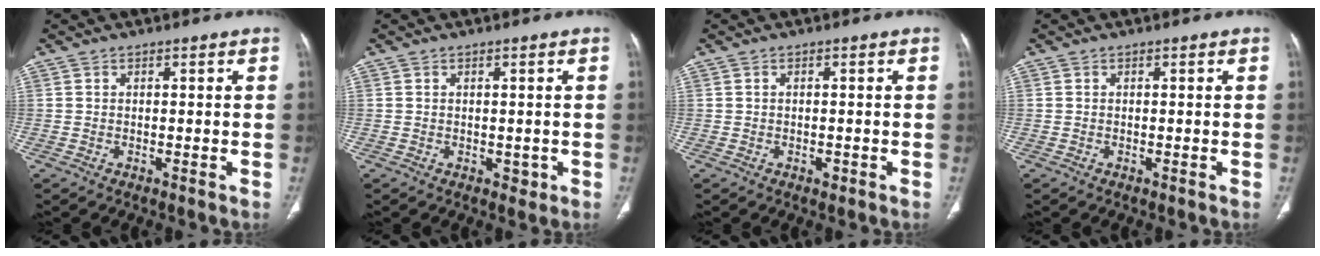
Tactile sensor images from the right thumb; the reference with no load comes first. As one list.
[{"total": 1.4, "force": [-0.3, 1.2, 0.7], "torque": [0.000, 0.002, -0.001]}, {"total": 1.0, "force": [-0.5, 0.6, 0.5], "torque": [-0.006, 0.001, -0.006]}, {"total": 0.0}]